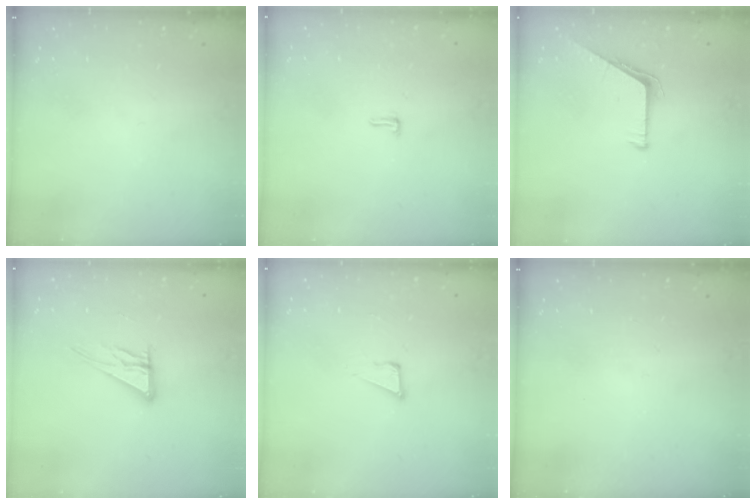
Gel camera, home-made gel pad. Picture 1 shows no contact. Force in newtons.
{"total": 3.7, "press": 3.3, "slide": 1.7}
{"total": 5.3, "press": 5.3, "slide": 0.5}
{"total": 10.2, "press": 10.1, "slide": 0.9}
{"total": 3.8, "press": 3.7, "slide": 0.9}
{"total": 0.0}